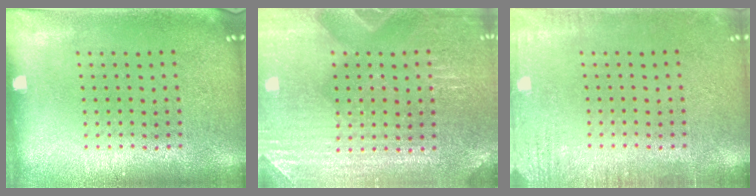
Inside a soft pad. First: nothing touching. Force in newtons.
{"total": 3.3, "press": 3.3, "slide": 0.5}
{"total": 2.1, "press": 2.1, "slide": 0.2}